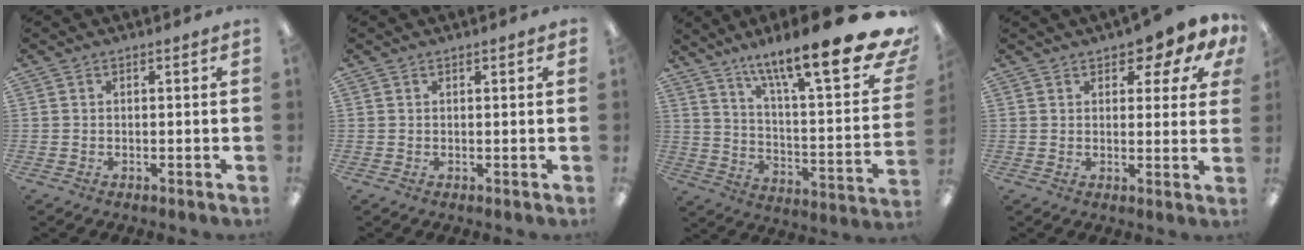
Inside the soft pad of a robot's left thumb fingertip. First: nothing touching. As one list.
[{"total": 0.5, "force": [0.4, 0.0, 0.3], "torque": [0.001, -0.001, 0.005]}, {"total": 23.1, "force": [15.3, 4.2, 16.7], "torque": [-0.245, -0.102, 0.240]}, {"total": 6.1, "force": [4.1, 2.5, 3.8], "torque": [-0.044, -0.024, 0.067]}]